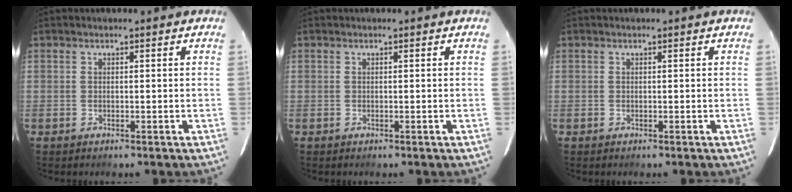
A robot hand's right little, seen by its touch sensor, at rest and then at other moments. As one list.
[{"total": 0.0}, {"total": 0.0}]